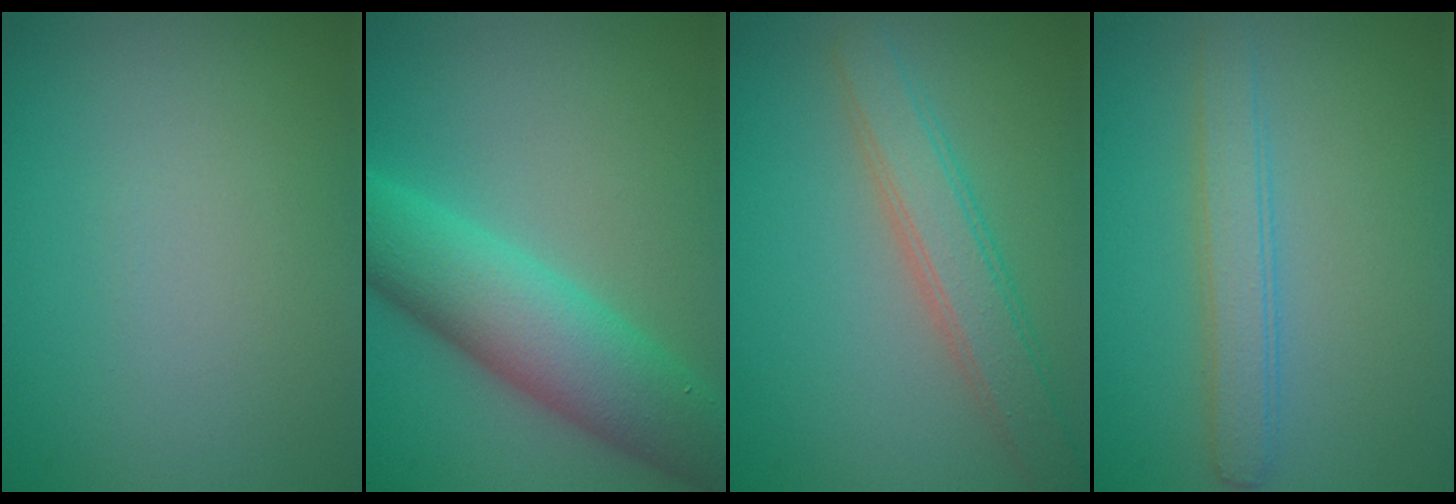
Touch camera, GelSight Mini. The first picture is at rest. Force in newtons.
{"total": 8.3, "press": 8.3, "slide": 0.2}
{"total": 4.0, "press": 4.0, "slide": 0.4}
{"total": 2.9, "press": 2.9, "slide": 0.1}